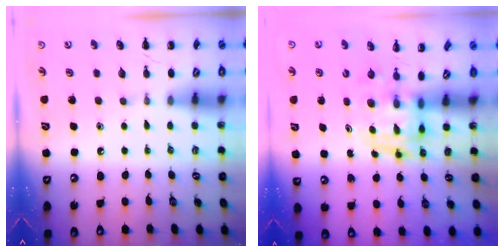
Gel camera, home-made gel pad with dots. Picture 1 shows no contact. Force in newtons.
{"total": 3.7, "press": 3.7, "slide": 0.7}